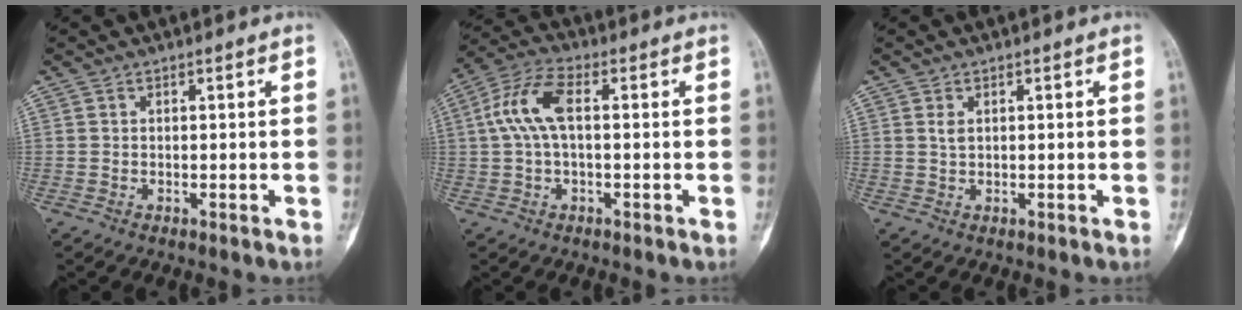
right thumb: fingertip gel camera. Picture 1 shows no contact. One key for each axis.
{"total": 8.8, "fx": 1.0, "fy": 4.1, "fz": 7.7, "tx": -0.177, "ty": 0.030, "tz": 0.016}
{"total": 1.1, "fx": 0.5, "fy": 0.5, "fz": 0.9, "tx": -0.014, "ty": 0.002, "tz": 0.011}